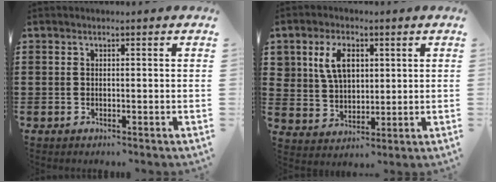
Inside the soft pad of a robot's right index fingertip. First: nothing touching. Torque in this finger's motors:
{"motor_torque": [0.12, 0.26, 0.13, 0.01]}